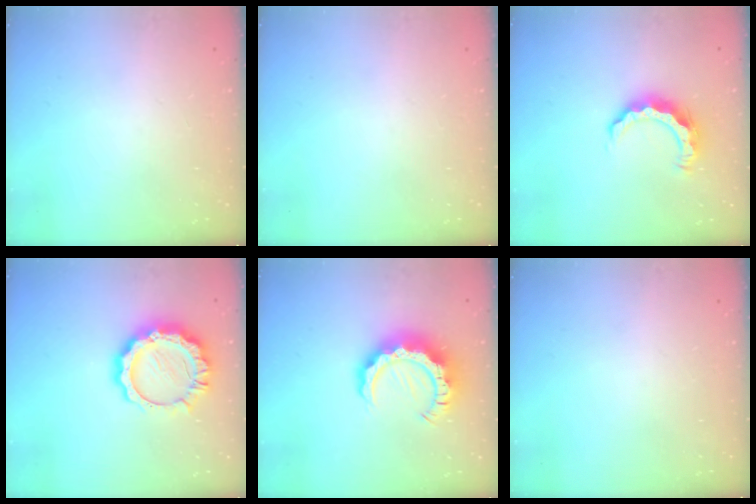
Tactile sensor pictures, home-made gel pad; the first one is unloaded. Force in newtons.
{"total": 0.0}
{"total": 8.1, "press": 8.1, "slide": 0.5}
{"total": 12.7, "press": 12.7, "slide": 1.0}
{"total": 11.1, "press": 11.1, "slide": 1.1}
{"total": 0.0}